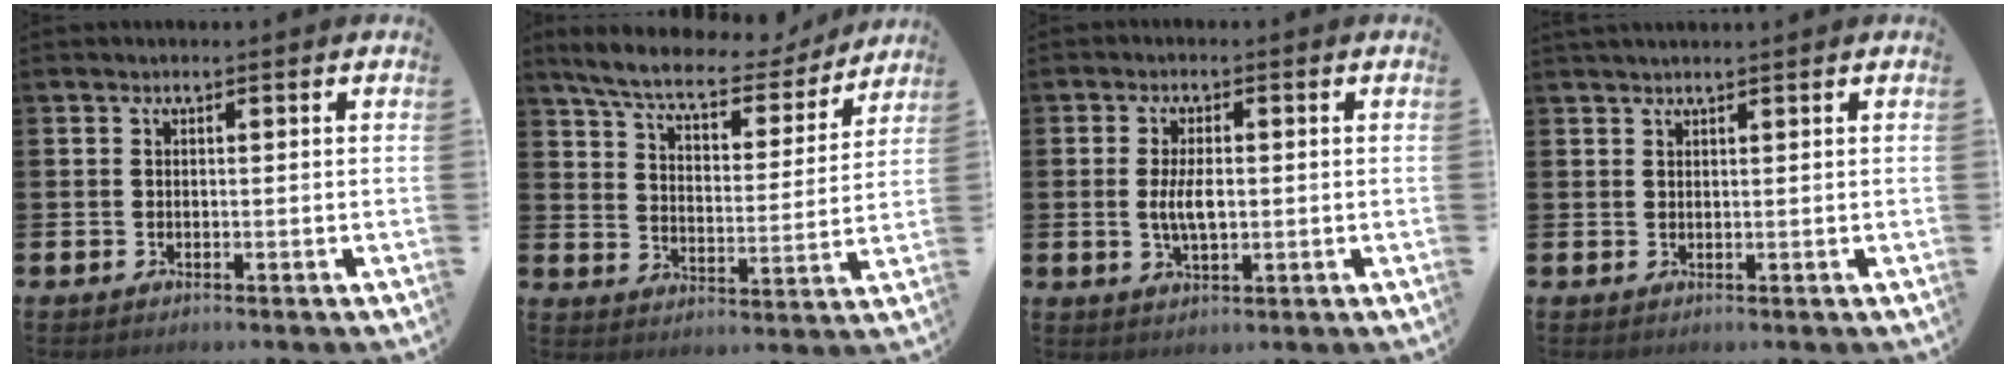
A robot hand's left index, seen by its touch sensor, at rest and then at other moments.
{"total": 7.9, "force": [7.0, 1.8, 3.0], "torque": [-0.085, -0.047, 0.118]}
{"total": 4.3, "force": [0.1, 2.0, 3.9], "torque": [-0.070, -0.002, -0.004]}
{"total": 1.1, "force": [1.1, -0.1, 0.2], "torque": [-0.001, -0.001, 0.020]}